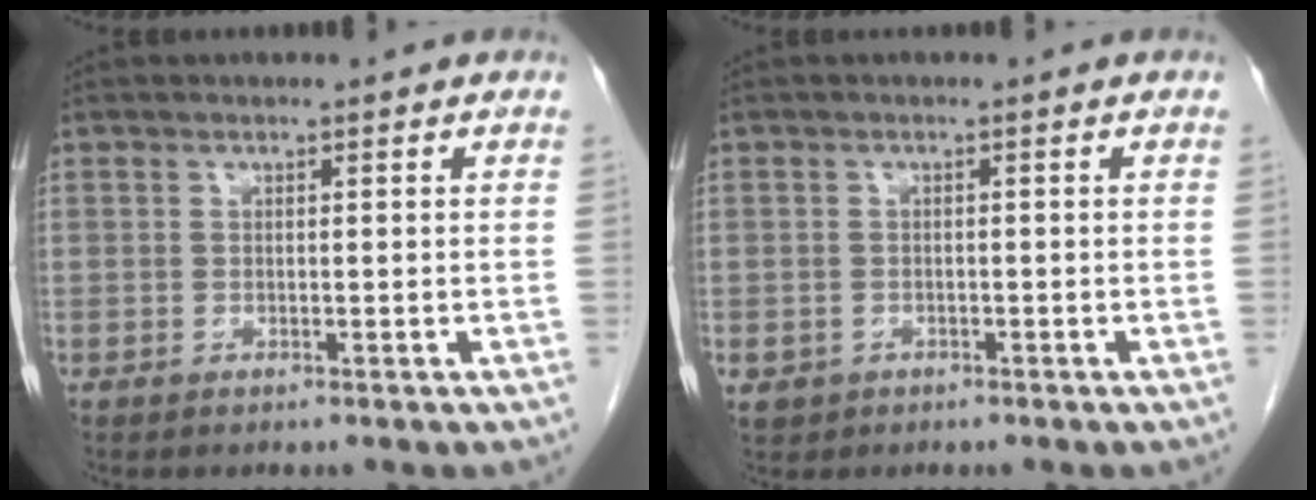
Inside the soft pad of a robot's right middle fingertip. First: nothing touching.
{"total": 2.3, "force": [-1.2, 2.0, 0.4], "torque": [-0.007, 0.003, -0.015]}